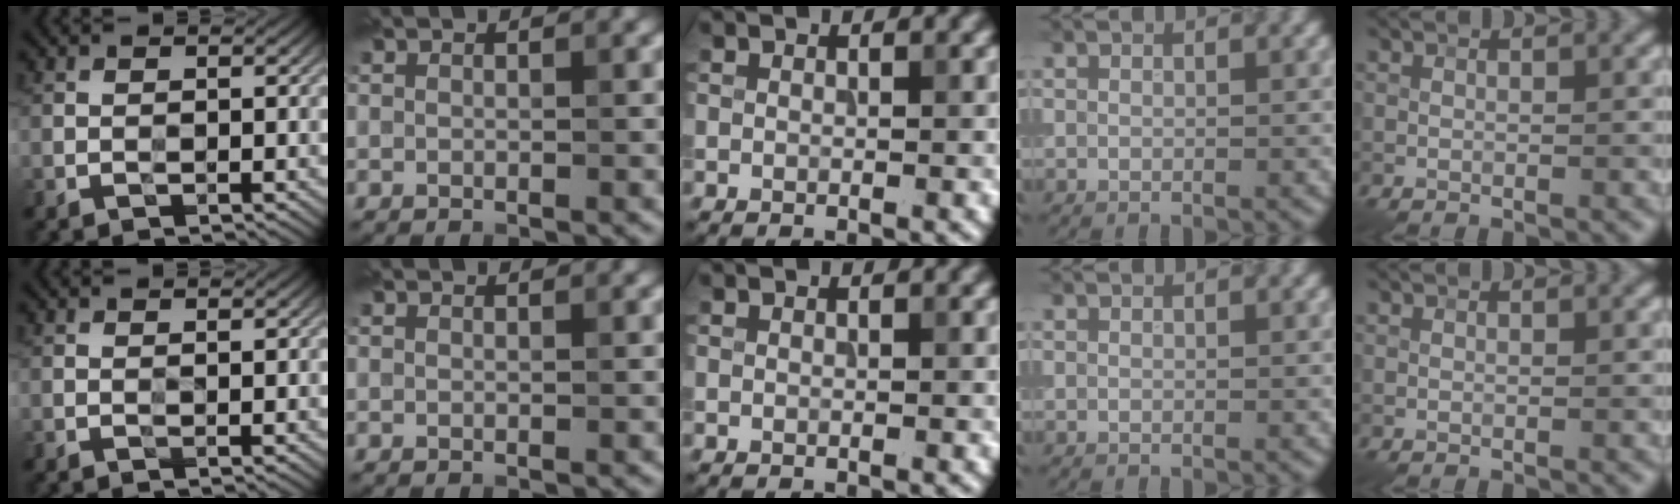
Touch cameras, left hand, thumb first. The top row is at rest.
{"thumb": {"total": 0.8, "force": [0.8, -0.3, -0.1], "torque": [0.000, 0.003, 0.010]}, "index": {"total": 0.6, "force": [0.6, 0.0, 0.1], "torque": [-0.002, -0.003, 0.004]}}